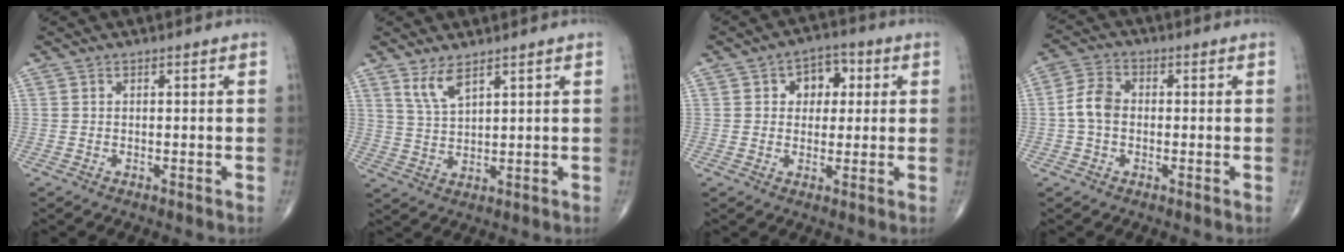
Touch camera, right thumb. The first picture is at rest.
{"total": 4.8, "force": [3.2, 1.4, 3.2], "torque": [-0.065, -0.023, 0.072]}
{"total": 6.7, "force": [1.7, 5.0, 4.1], "torque": [-0.020, 0.007, 0.019]}
{"total": 5.6, "force": [-0.5, 4.0, 3.9], "torque": [-0.075, 0.019, -0.018]}